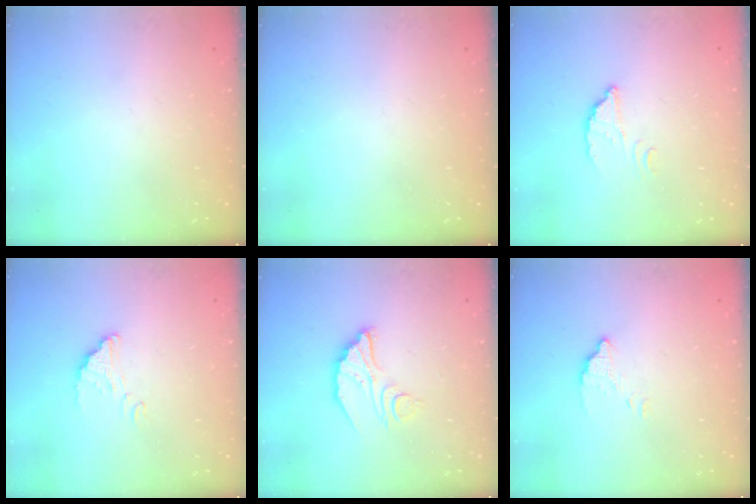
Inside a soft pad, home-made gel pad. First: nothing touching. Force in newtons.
{"total": 0.0}
{"total": 2.8, "press": 2.8, "slide": 0.1}
{"total": 1.8, "press": 1.8, "slide": 0.0}
{"total": 6.9, "press": 6.9, "slide": 0.7}
{"total": 2.6, "press": 2.6, "slide": 0.0}